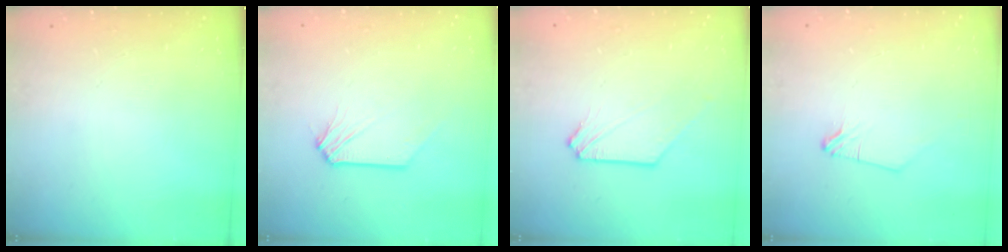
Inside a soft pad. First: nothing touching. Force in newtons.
{"total": 0.0}
{"total": 1.0, "press": 1.0, "slide": 0.2}
{"total": 1.0, "press": 1.0, "slide": 0.1}